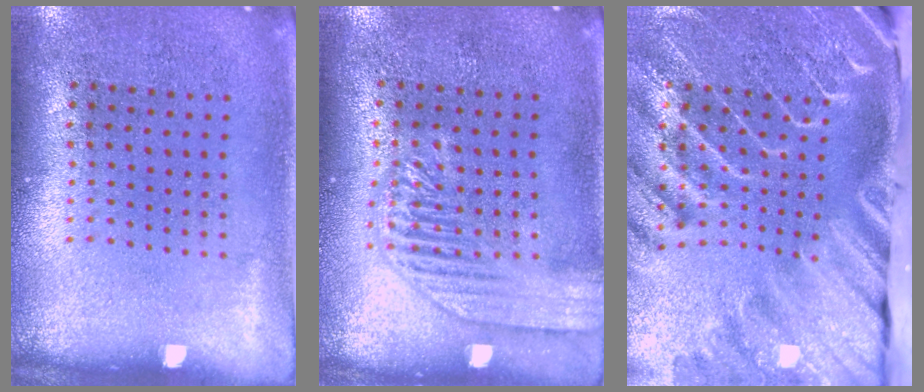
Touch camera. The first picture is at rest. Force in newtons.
{"total": 1.8, "press": 1.8, "slide": 0.3}
{"total": 4.7, "press": 3.5, "slide": 3.1}